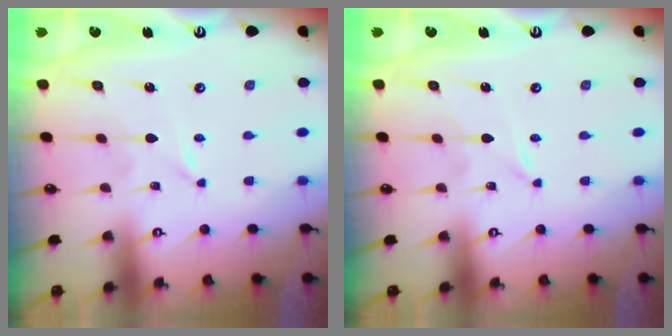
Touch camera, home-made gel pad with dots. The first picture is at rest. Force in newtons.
{"total": 0.0}